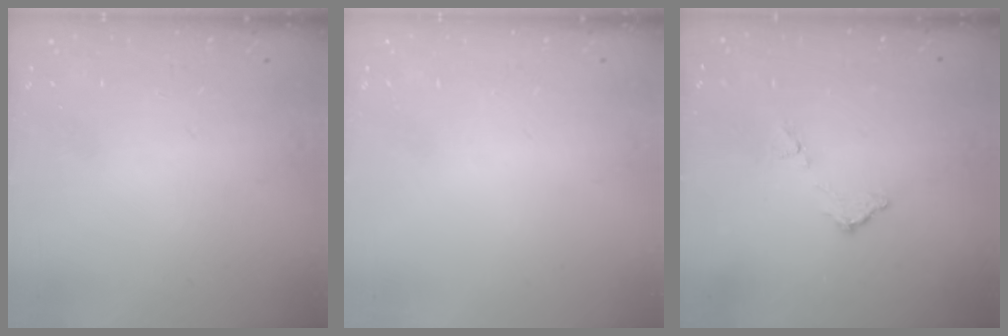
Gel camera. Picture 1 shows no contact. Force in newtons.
{"total": 0.0}
{"total": 7.3, "press": 7.3, "slide": 0.4}